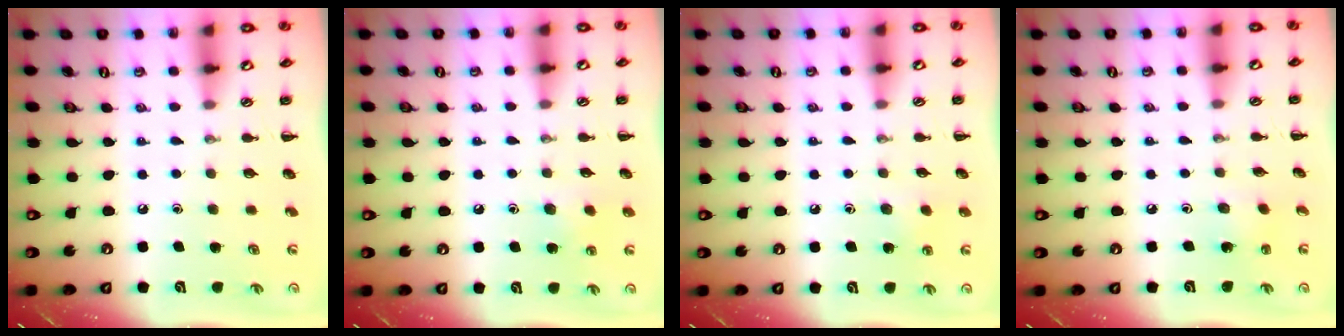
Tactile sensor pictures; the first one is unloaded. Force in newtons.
{"total": 5.8, "press": 5.6, "slide": 1.5}
{"total": 5.3, "press": 5.0, "slide": 1.6}
{"total": 2.4, "press": 2.2, "slide": 0.7}